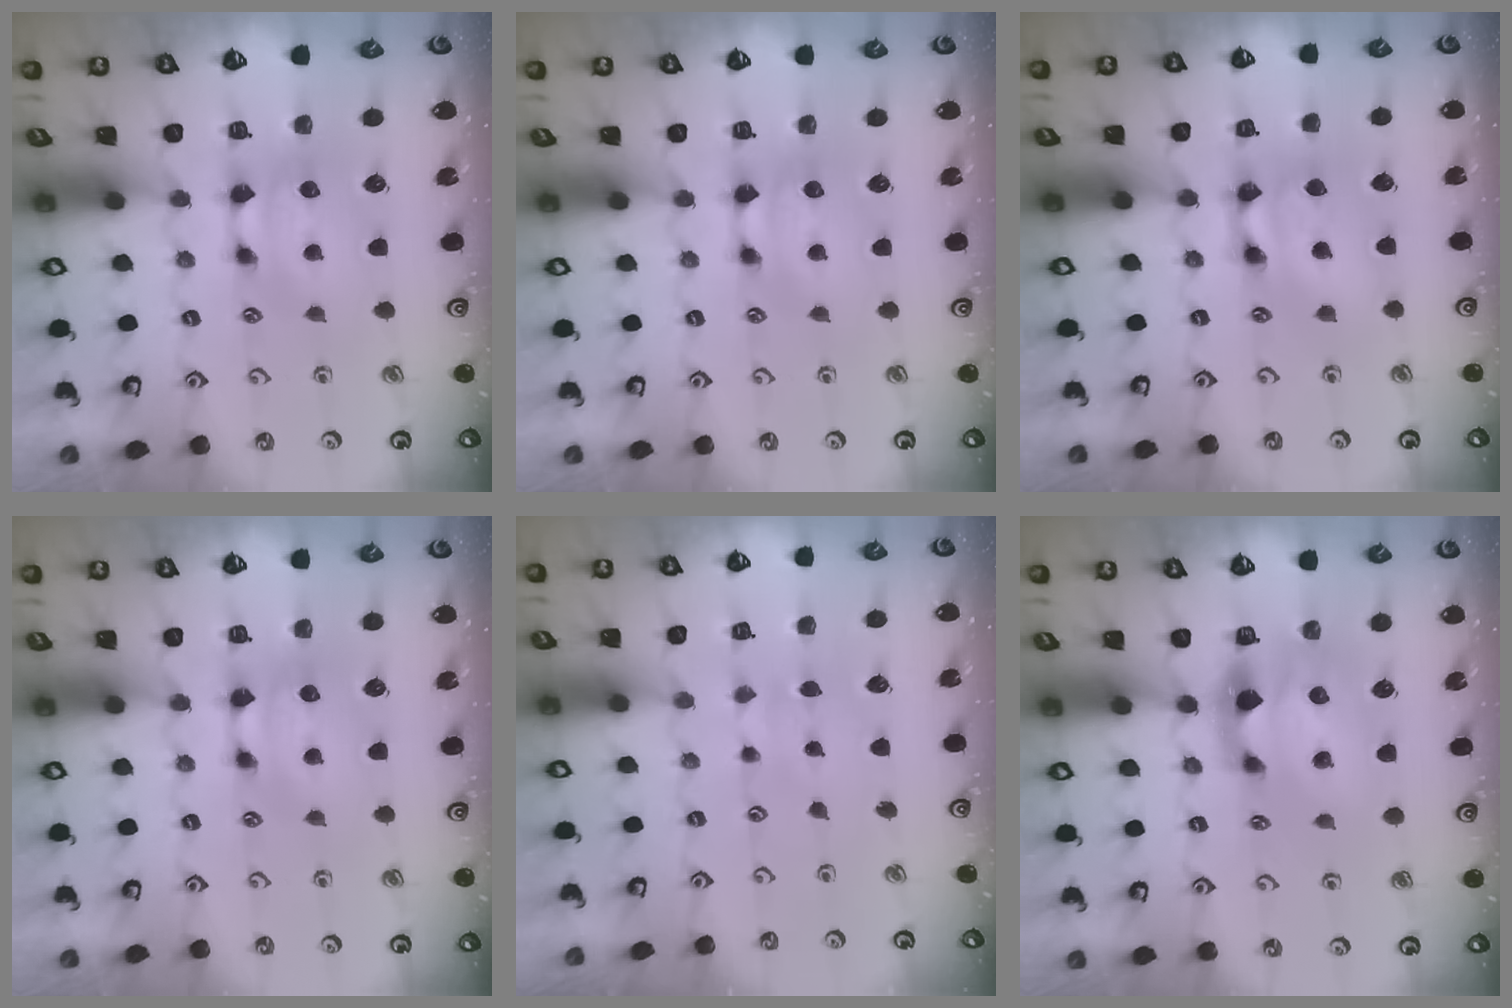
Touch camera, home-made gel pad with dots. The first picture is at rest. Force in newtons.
{"total": 0.0}
{"total": 2.5, "press": 2.5, "slide": 0.2}
{"total": 0.0}
{"total": 3.4, "press": 3.4, "slide": 0.5}
{"total": 3.0, "press": 2.7, "slide": 1.3}